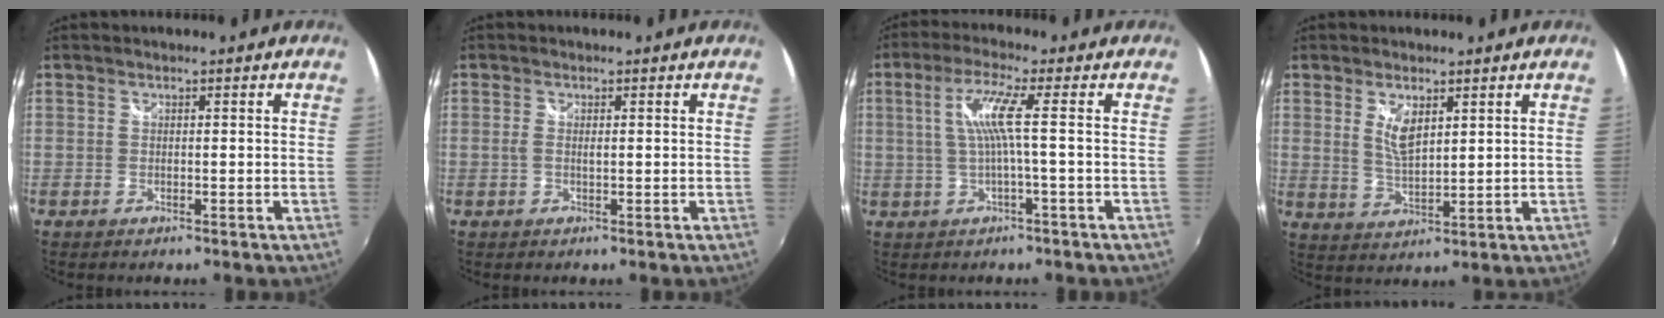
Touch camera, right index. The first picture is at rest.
{"total": 1.2, "force": [0.1, 0.2, 1.2], "torque": [-0.026, 0.000, -0.001]}
{"total": 5.9, "force": [0.1, -0.9, 5.8], "torque": [-0.119, -0.001, 0.011]}
{"total": 5.2, "force": [2.2, 2.1, 4.2], "torque": [-0.072, -0.006, 0.043]}